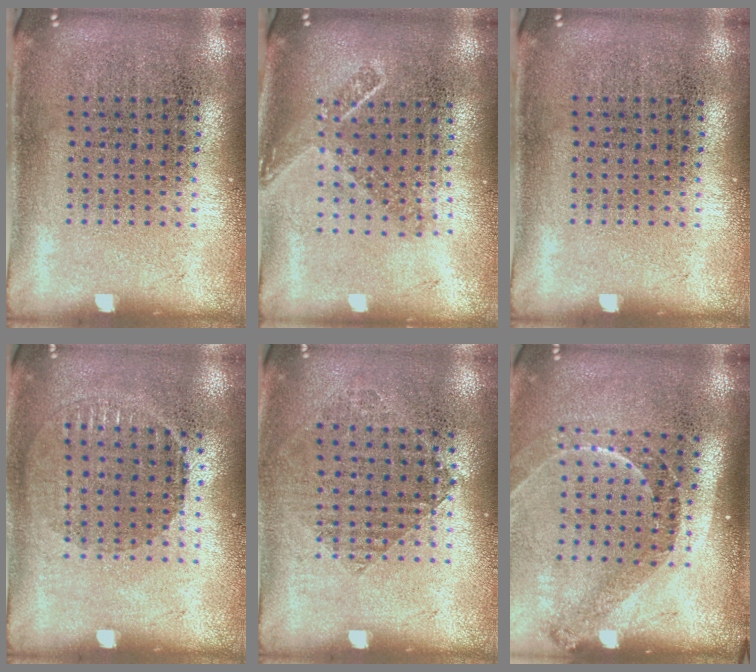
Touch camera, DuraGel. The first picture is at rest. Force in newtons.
{"total": 1.6, "press": 1.2, "slide": 1.1}
{"total": 0.0}
{"total": 0.9, "press": 0.8, "slide": 0.3}
{"total": 0.9, "press": 0.9, "slide": 0.3}
{"total": 1.4, "press": 1.3, "slide": 0.7}